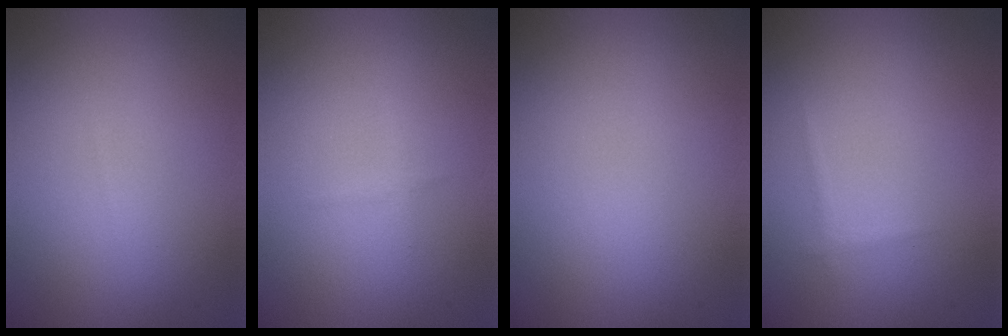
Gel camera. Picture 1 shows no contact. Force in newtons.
{"total": 1.0, "press": 0.9, "slide": 0.2}
{"total": 0.0}
{"total": 0.6, "press": 0.6, "slide": 0.0}